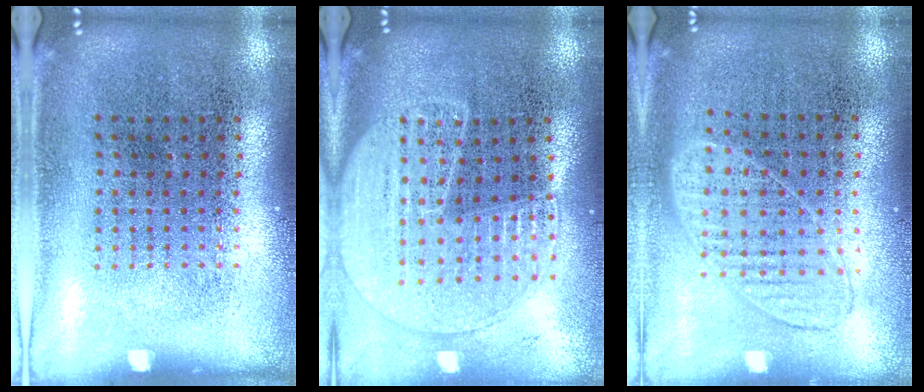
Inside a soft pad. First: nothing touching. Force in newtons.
{"total": 1.7, "press": 1.6, "slide": 0.6}
{"total": 0.9, "press": 0.9, "slide": 0.4}